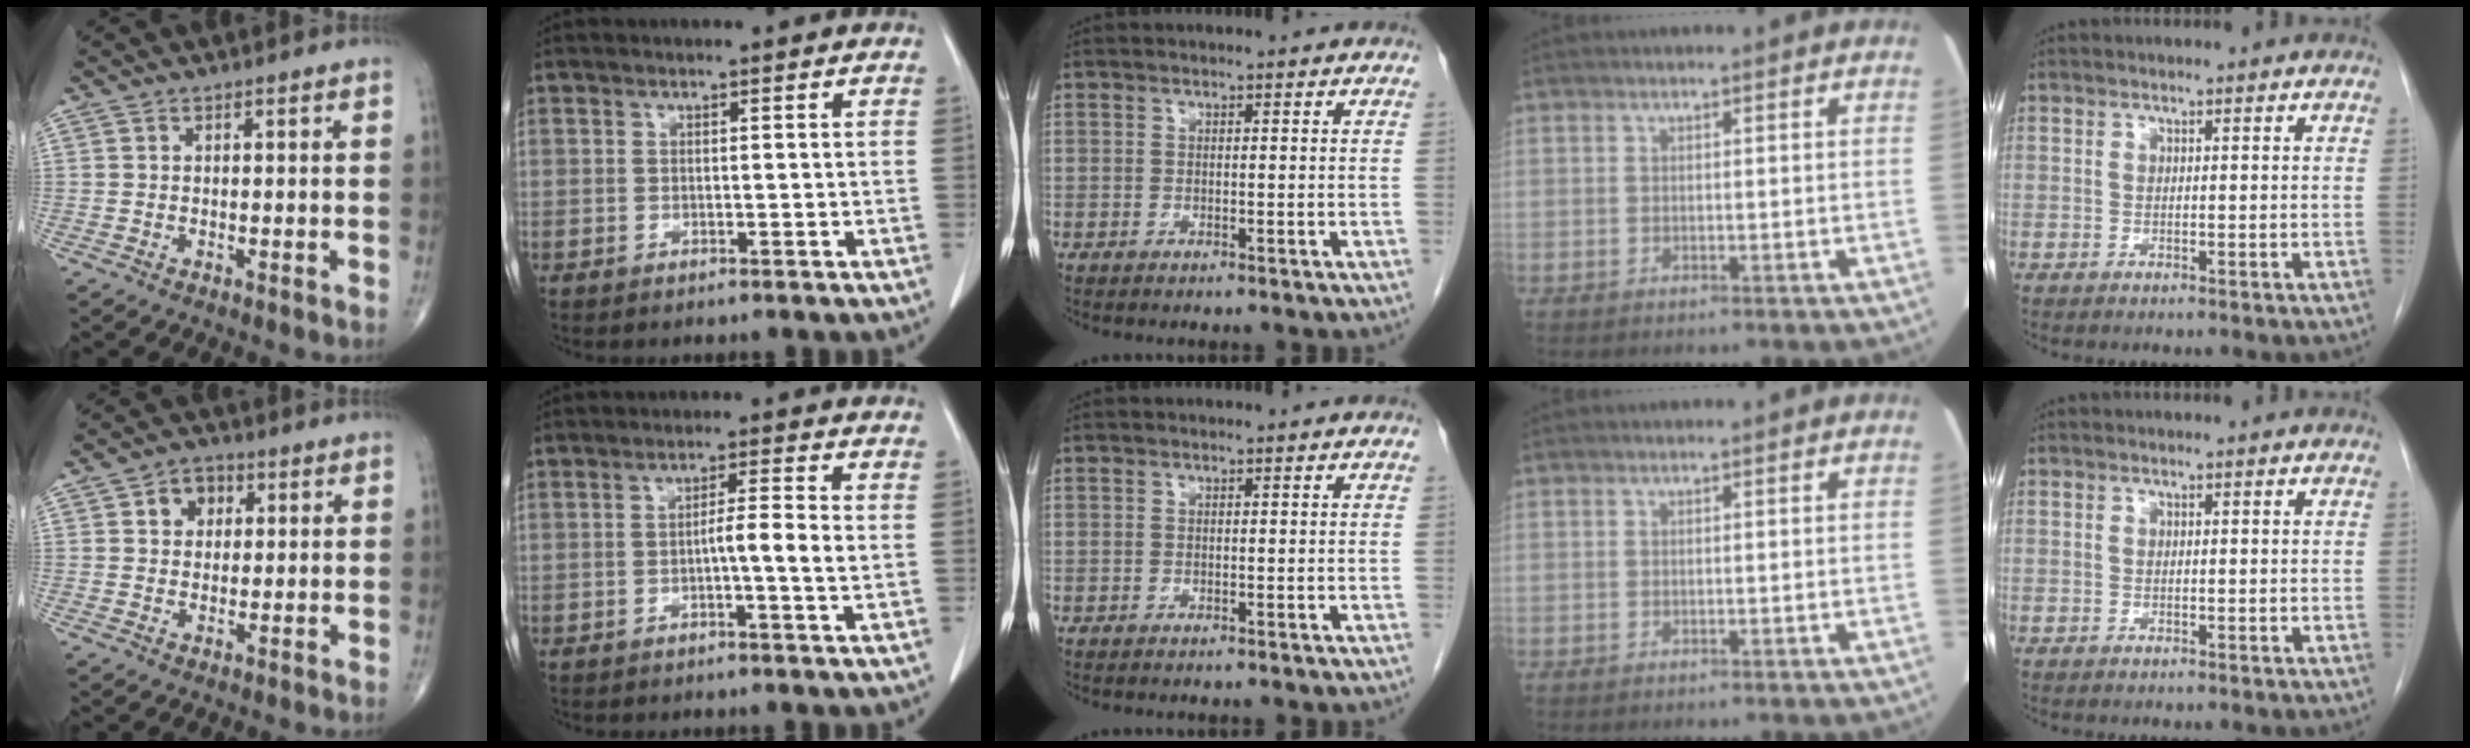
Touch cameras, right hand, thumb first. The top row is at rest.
{"thumb": {"total": 5.0, "force": [1.5, 4.0, 2.6], "torque": [-0.015, 0.004, 0.019]}, "index": {"total": 4.2, "force": [-0.6, -0.4, 4.2], "torque": [-0.066, 0.002, -0.012]}}